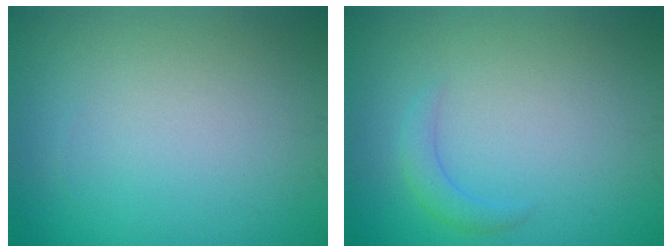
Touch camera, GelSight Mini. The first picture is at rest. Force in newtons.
{"total": 1.6, "press": 1.6, "slide": 0.0}